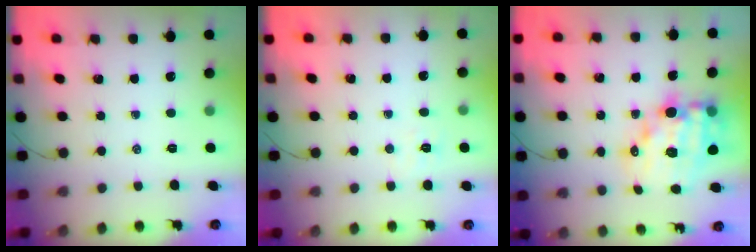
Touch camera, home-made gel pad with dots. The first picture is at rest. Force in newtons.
{"total": 4.4, "press": 4.2, "slide": 1.1}
{"total": 15.9, "press": 15.4, "slide": 3.8}